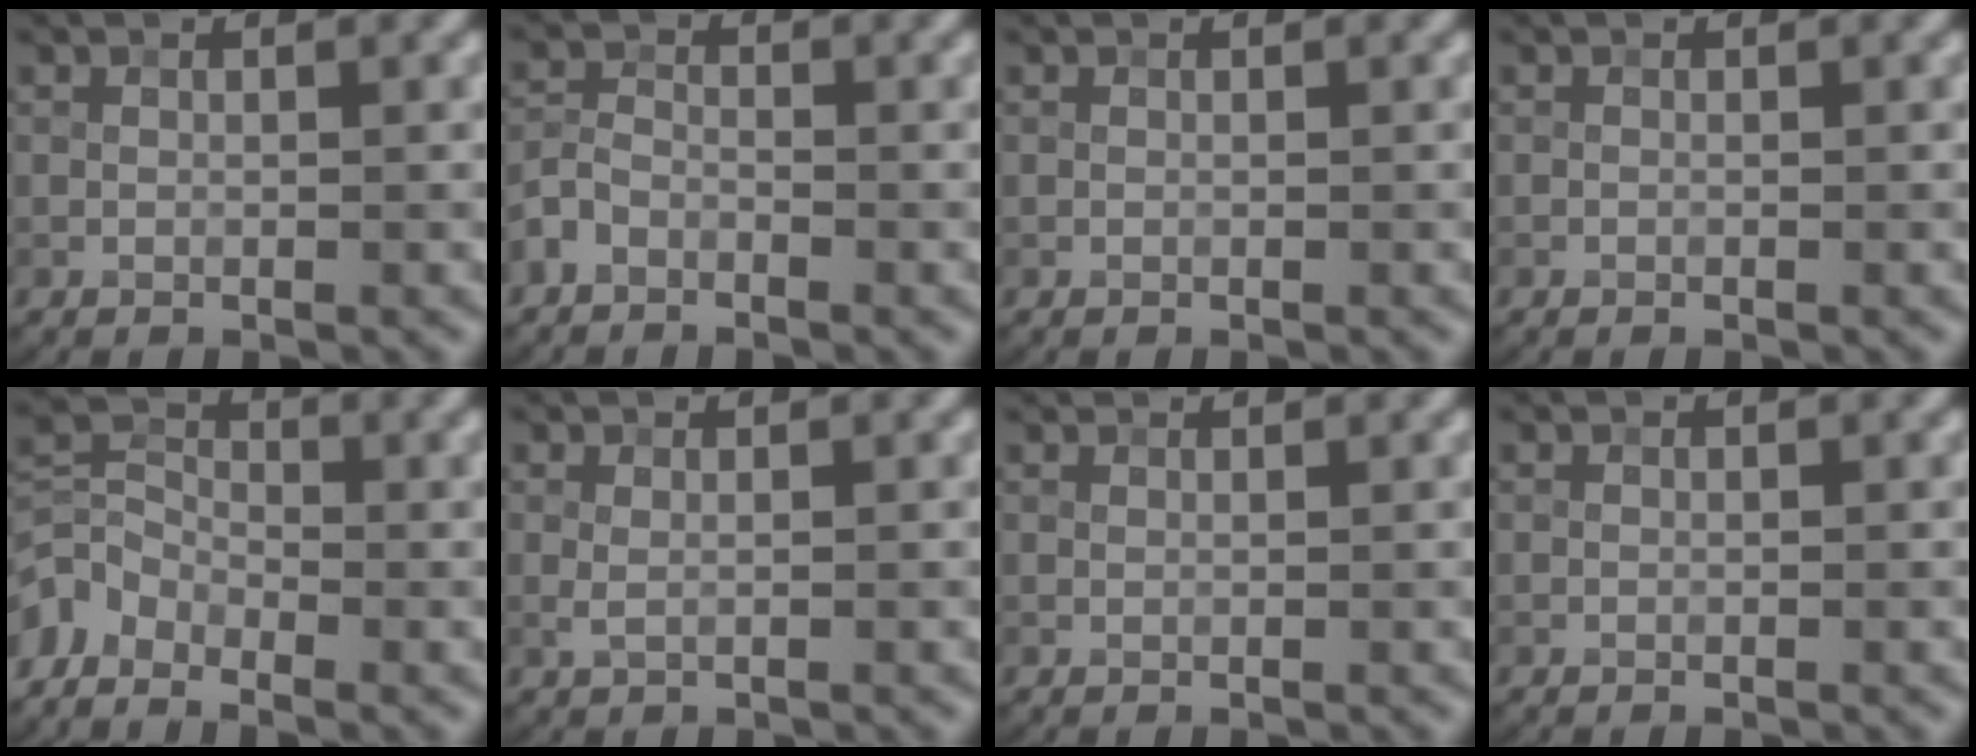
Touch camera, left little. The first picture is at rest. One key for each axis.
{"total": 1.9, "fx": -1.4, "fy": 1.0, "fz": 0.8, "tx": -0.015, "ty": 0.006, "tz": -0.036}
{"total": 0.0}
{"total": 0.0}
{"total": 3.6, "fx": -2.5, "fy": 2.1, "fz": 1.4, "tx": -0.032, "ty": 0.001, "tz": -0.064}
{"total": 0.8, "fx": 0.3, "fy": 0.2, "fz": 0.7, "tx": -0.013, "ty": 0.001, "tz": 0.004}
{"total": 1.5, "fx": 1.4, "fy": 0.3, "fz": 0.4, "tx": -0.013, "ty": -0.006, "tz": 0.015}
{"total": 0.0}